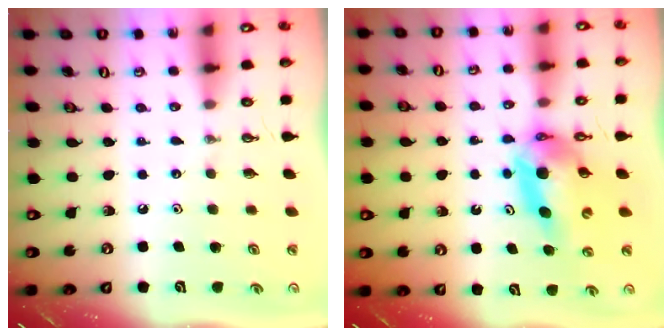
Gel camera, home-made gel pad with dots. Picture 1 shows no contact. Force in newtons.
{"total": 9.8, "press": 9.8, "slide": 1.0}